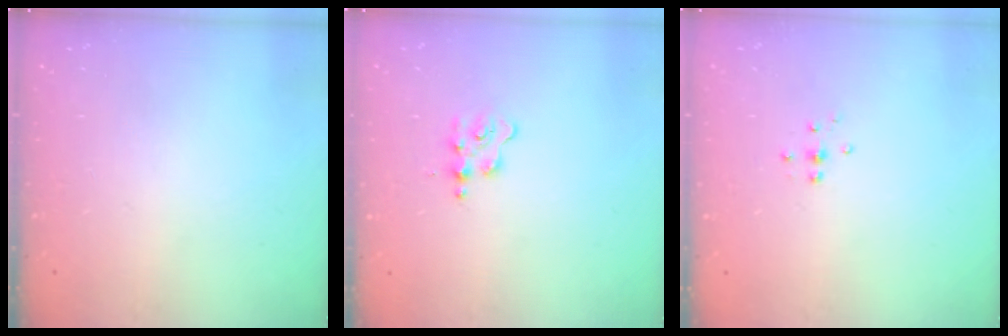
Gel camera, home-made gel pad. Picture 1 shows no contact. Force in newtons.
{"total": 1.7, "press": 1.7, "slide": 0.3}
{"total": 3.6, "press": 3.5, "slide": 0.3}